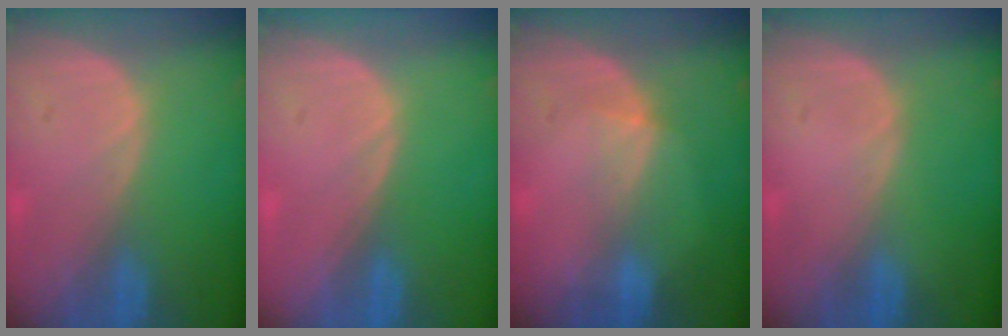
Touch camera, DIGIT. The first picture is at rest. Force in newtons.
{"total": 0.0}
{"total": 2.4, "press": 2.1, "slide": 1.2}
{"total": 0.0}